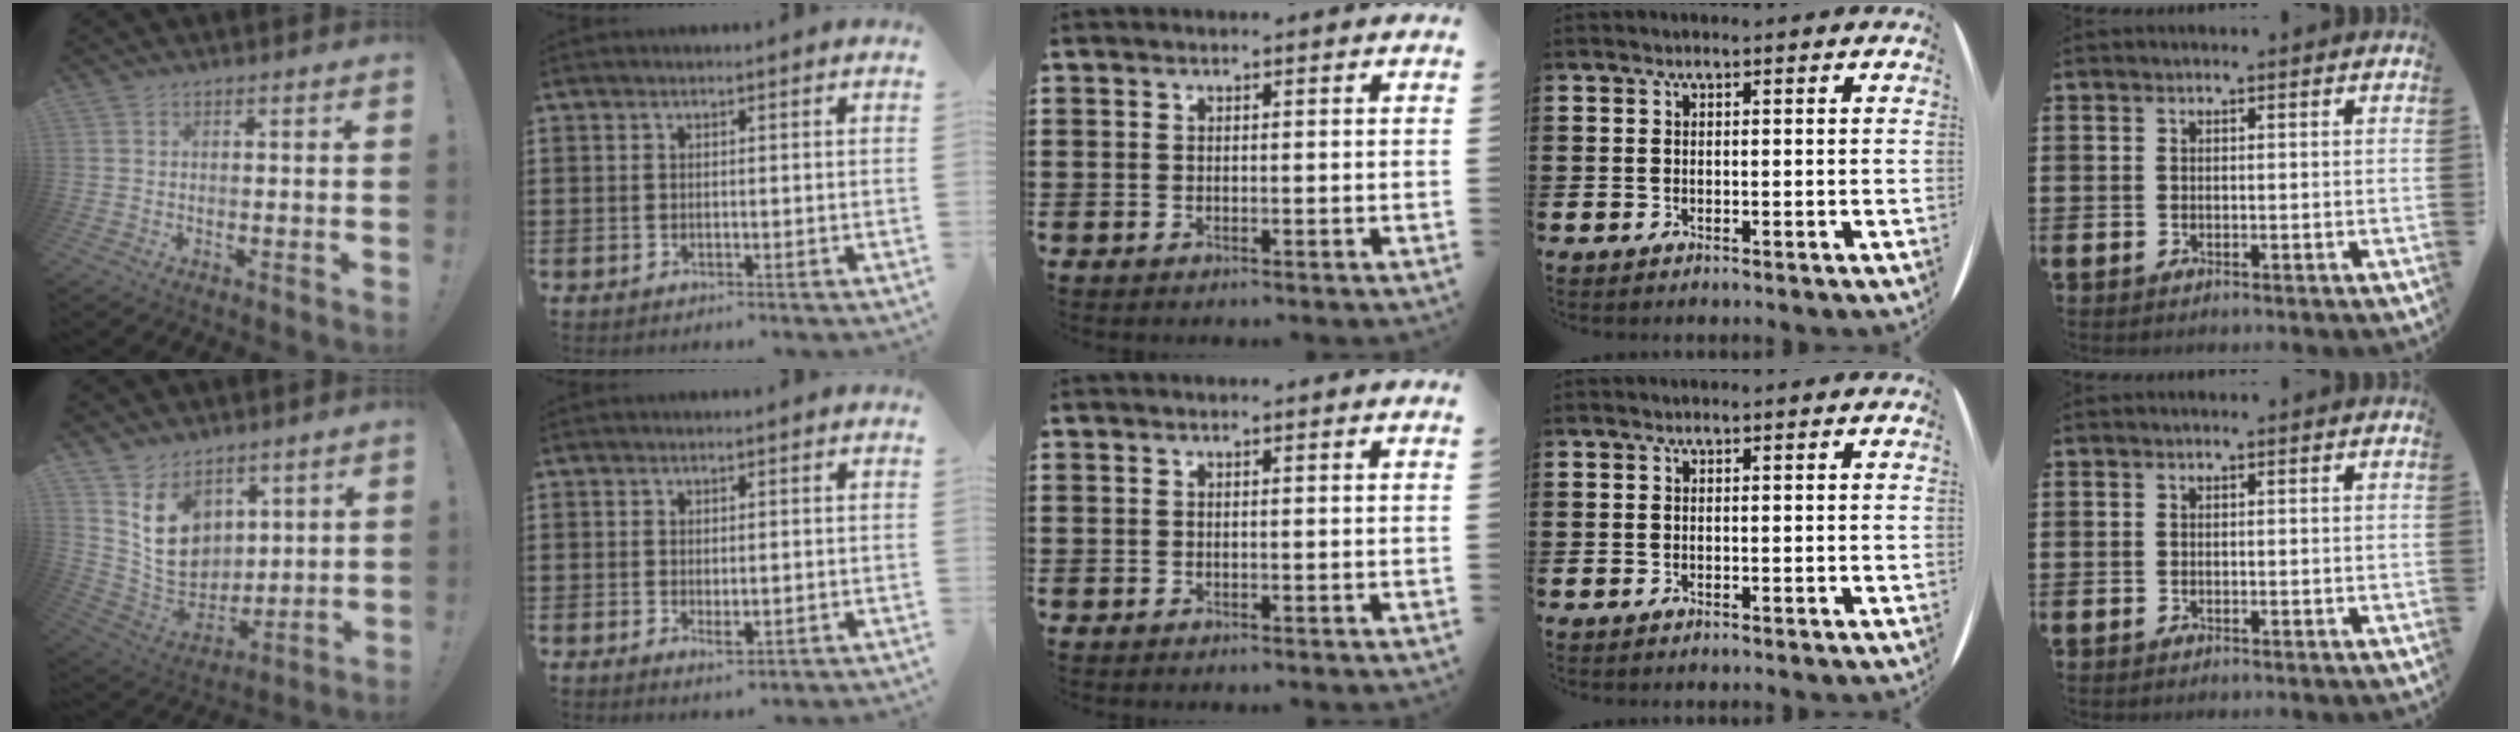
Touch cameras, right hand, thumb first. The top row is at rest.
{"thumb": {"total": 13.5, "force": [6.9, 10.1, 5.7], "torque": [-0.089, -0.049, 0.138]}, "index": {"total": 1.9, "force": [-0.3, 1.0, 1.5], "torque": [-0.028, 0.003, -0.005]}}